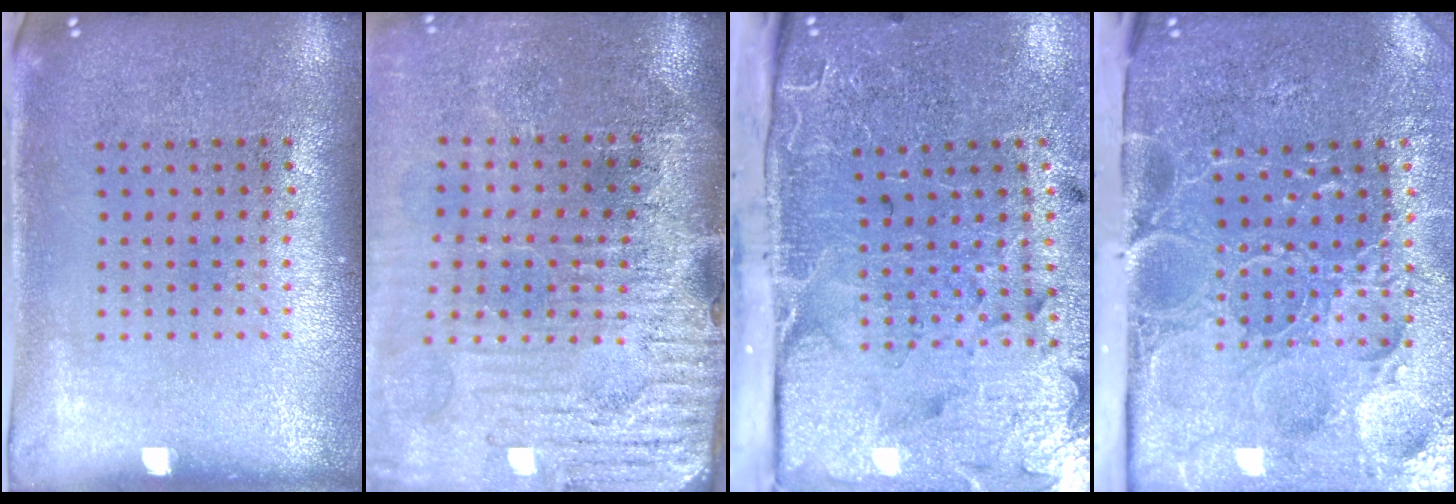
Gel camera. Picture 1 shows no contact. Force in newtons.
{"total": 4.6, "press": 4.0, "slide": 2.4}
{"total": 5.1, "press": 4.0, "slide": 3.2}
{"total": 5.3, "press": 4.2, "slide": 3.2}